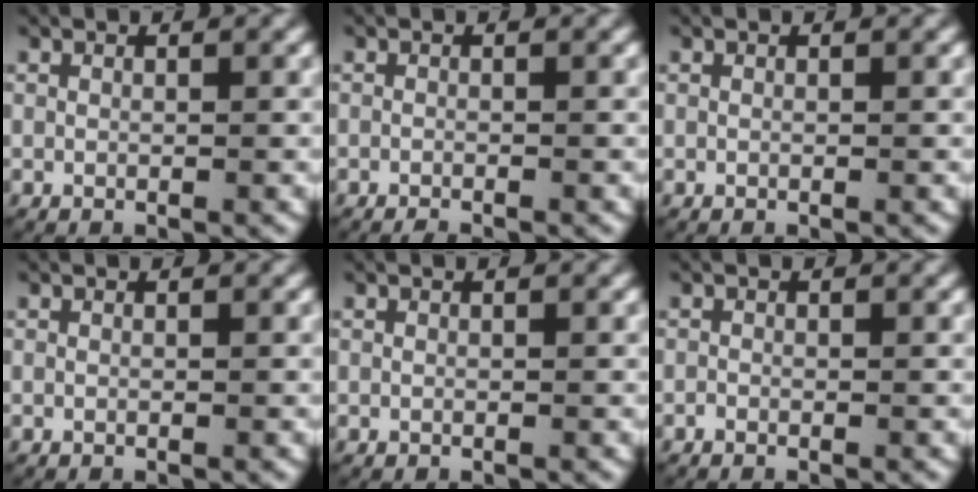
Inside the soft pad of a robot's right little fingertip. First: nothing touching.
{"total": 1.1, "force": [-1.1, 0.1, 0.2], "torque": [-0.003, -0.002, -0.021]}
{"total": 0.0}
{"total": 0.0}
{"total": 0.0}
{"total": 0.6, "force": [-0.5, 0.1, 0.2], "torque": [-0.003, -0.002, -0.012]}